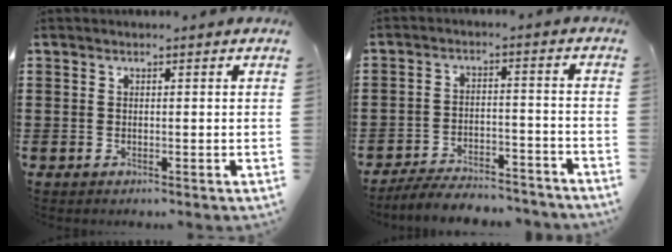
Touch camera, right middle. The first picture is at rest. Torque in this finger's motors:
{"motor_torque": [0.55, 0.17, 0.18, 0.11]}